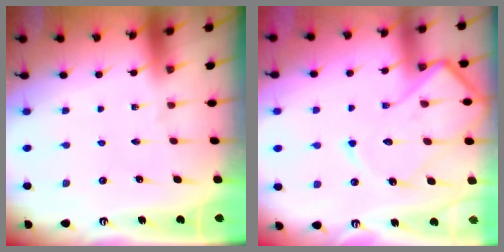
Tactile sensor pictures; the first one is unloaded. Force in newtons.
{"total": 14.7, "press": 14.6, "slide": 1.4}